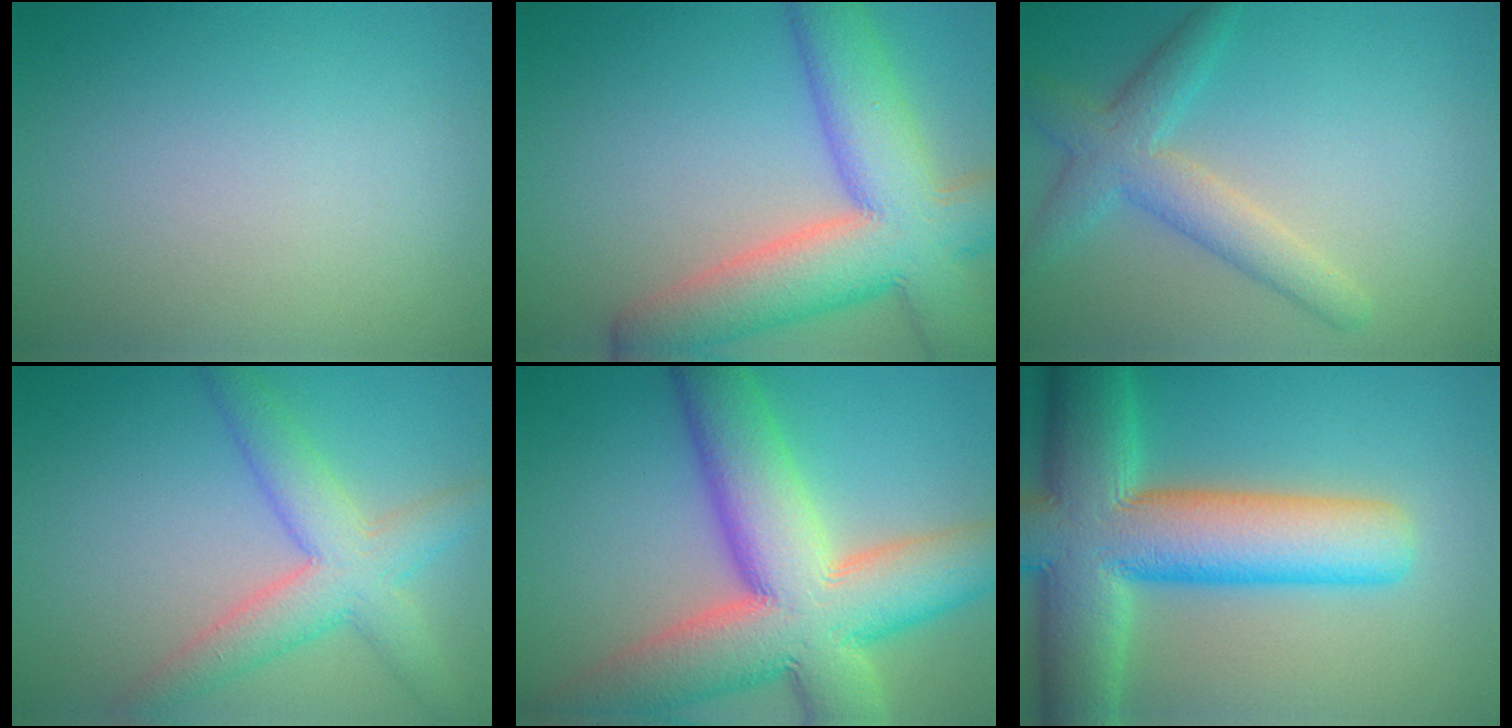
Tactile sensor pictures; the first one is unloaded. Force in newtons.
{"total": 11.1, "press": 11.1, "slide": 0.7}
{"total": 4.1, "press": 4.1, "slide": 0.1}
{"total": 5.5, "press": 5.4, "slide": 0.3}
{"total": 13.9, "press": 13.8, "slide": 1.1}
{"total": 13.4, "press": 13.4, "slide": 0.7}